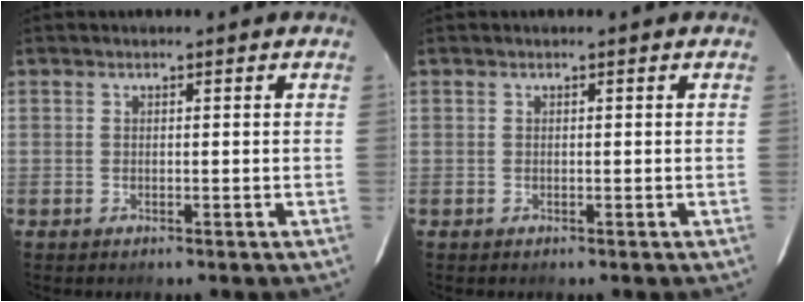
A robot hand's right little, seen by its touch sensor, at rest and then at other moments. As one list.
[{"total": 0.0}]